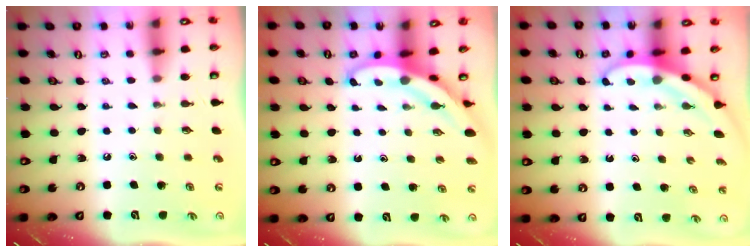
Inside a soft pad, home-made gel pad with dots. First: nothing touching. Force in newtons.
{"total": 4.0, "press": 4.0, "slide": 0.1}
{"total": 3.2, "press": 3.2, "slide": 0.1}